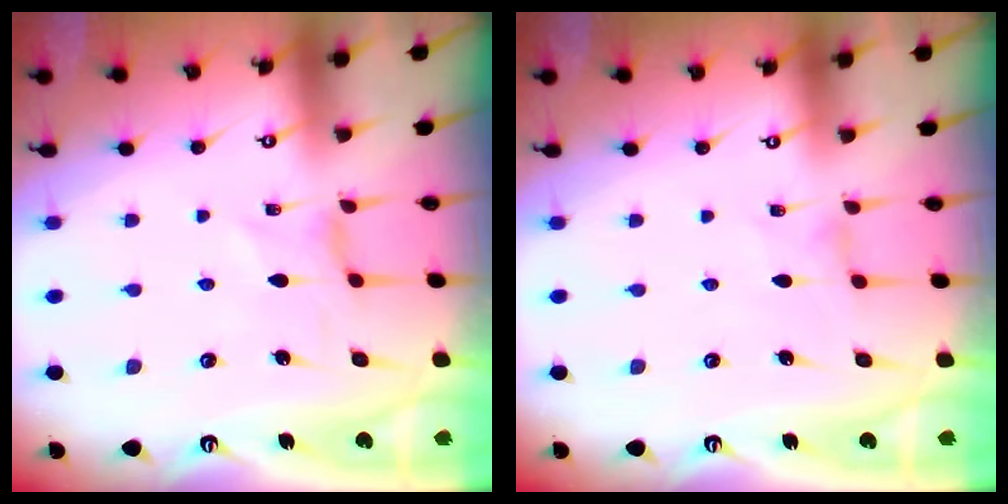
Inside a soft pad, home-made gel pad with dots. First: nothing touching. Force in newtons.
{"total": 0.0}